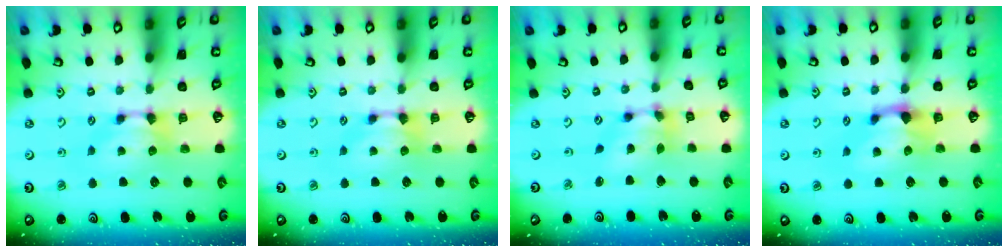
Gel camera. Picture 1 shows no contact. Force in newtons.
{"total": 0.0}
{"total": 6.4, "press": 6.0, "slide": 2.2}
{"total": 1.4, "press": 0.9, "slide": 1.1}